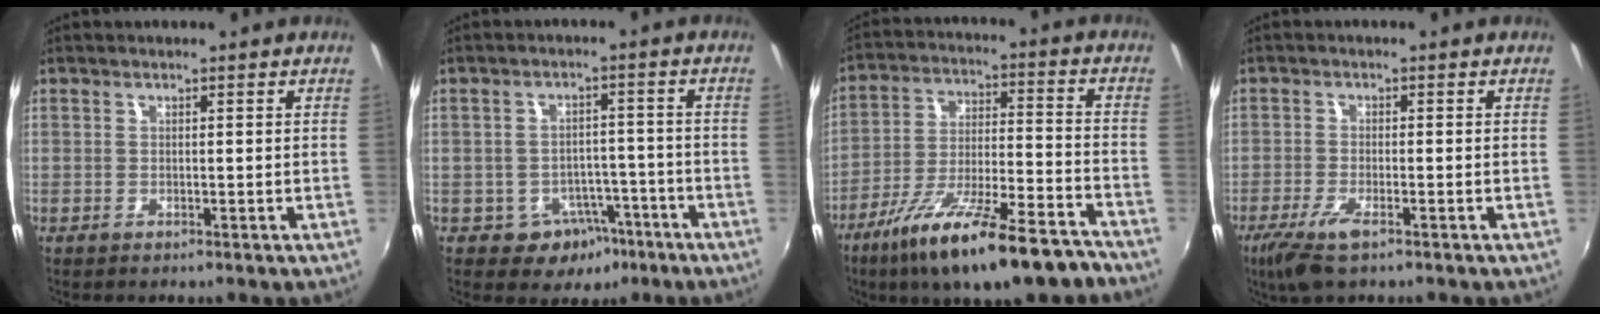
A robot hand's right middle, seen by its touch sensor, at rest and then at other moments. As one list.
[{"total": 6.8, "force": [-3.9, 5.2, 1.9], "torque": [-0.038, 0.023, -0.038]}, {"total": 20.7, "force": [-14.9, 4.3, 13.6], "torque": [-0.243, -0.039, -0.235]}, {"total": 5.7, "force": [-3.6, 1.3, 4.3], "torque": [-0.103, -0.018, -0.069]}]